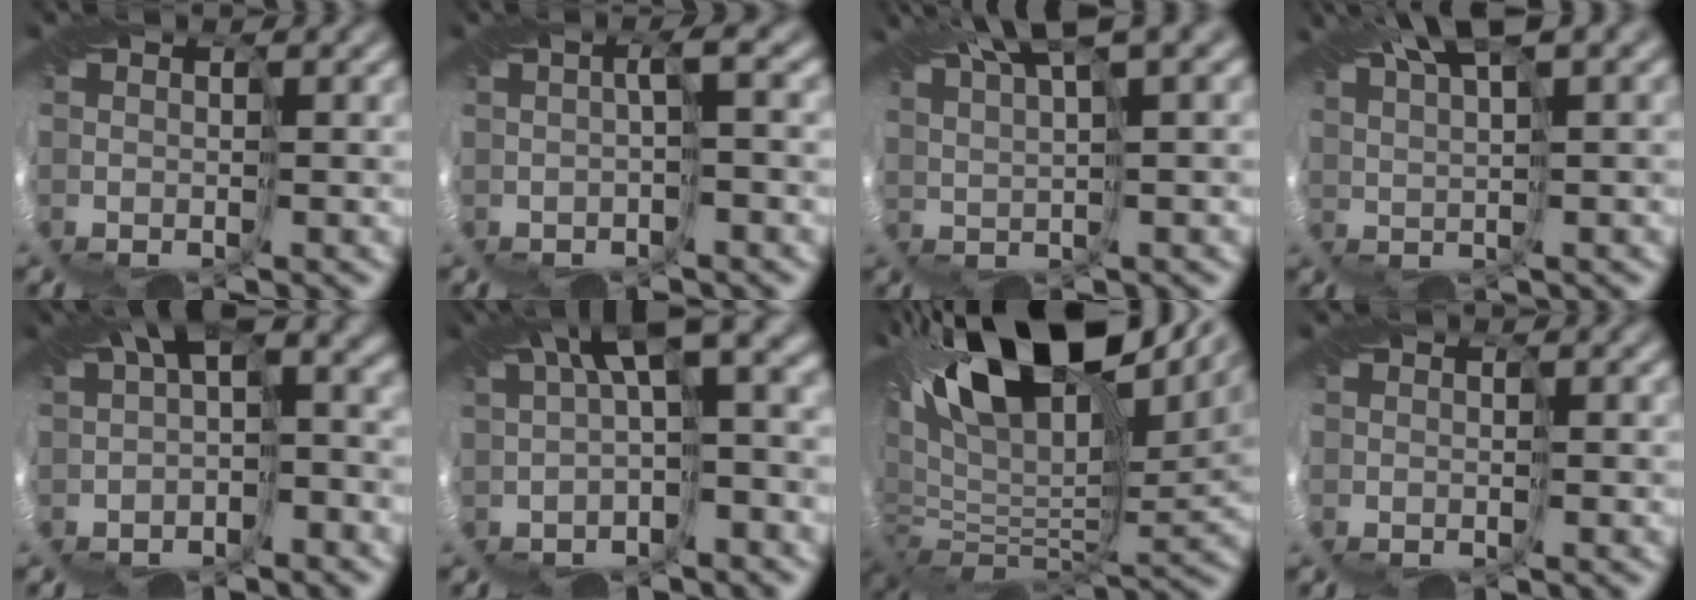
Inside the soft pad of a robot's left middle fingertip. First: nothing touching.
{"total": 1.6, "force": [-0.2, 0.0, 1.6], "torque": [-0.025, 0.009, -0.008]}
{"total": 7.1, "force": [4.7, 1.0, 5.2], "torque": [-0.091, 0.024, 0.081]}
{"total": 6.6, "force": [4.1, 1.1, 5.0], "torque": [-0.090, 0.022, 0.076]}
{"total": 7.1, "force": [1.0, 3.3, 6.2], "torque": [-0.089, 0.007, 0.010]}
{"total": 9.1, "force": [2.4, 3.3, 8.1], "torque": [-0.130, 0.019, 0.039]}
{"total": 19.1, "force": [8.7, 8.9, 14.4], "torque": [-0.265, 0.029, 0.153]}
{"total": 0.0}